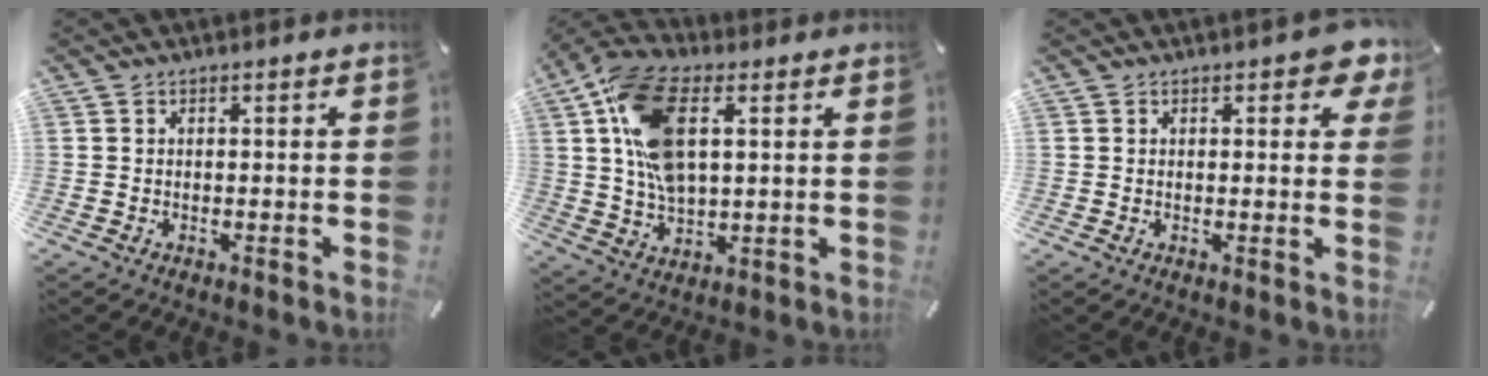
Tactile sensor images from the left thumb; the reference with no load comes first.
{"total": 15.7, "force": [4.5, 8.6, 12.3], "torque": [-0.267, 0.007, 0.086]}
{"total": 4.1, "force": [2.0, 2.0, 2.9], "torque": [-0.032, -0.004, 0.029]}